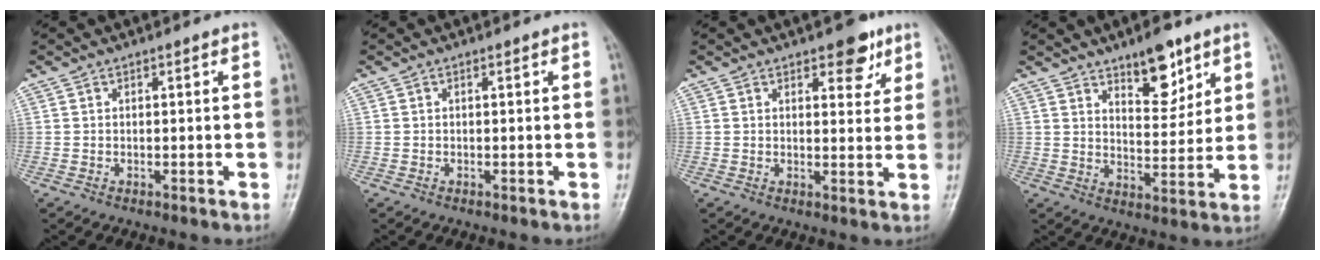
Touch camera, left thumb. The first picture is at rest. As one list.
[{"total": 0.0}, {"total": 5.6, "force": [3.4, 2.7, 3.5], "torque": [-0.018, -0.016, 0.042]}, {"total": 9.5, "force": [6.2, 4.1, 6.0], "torque": [-0.060, -0.043, 0.098]}]